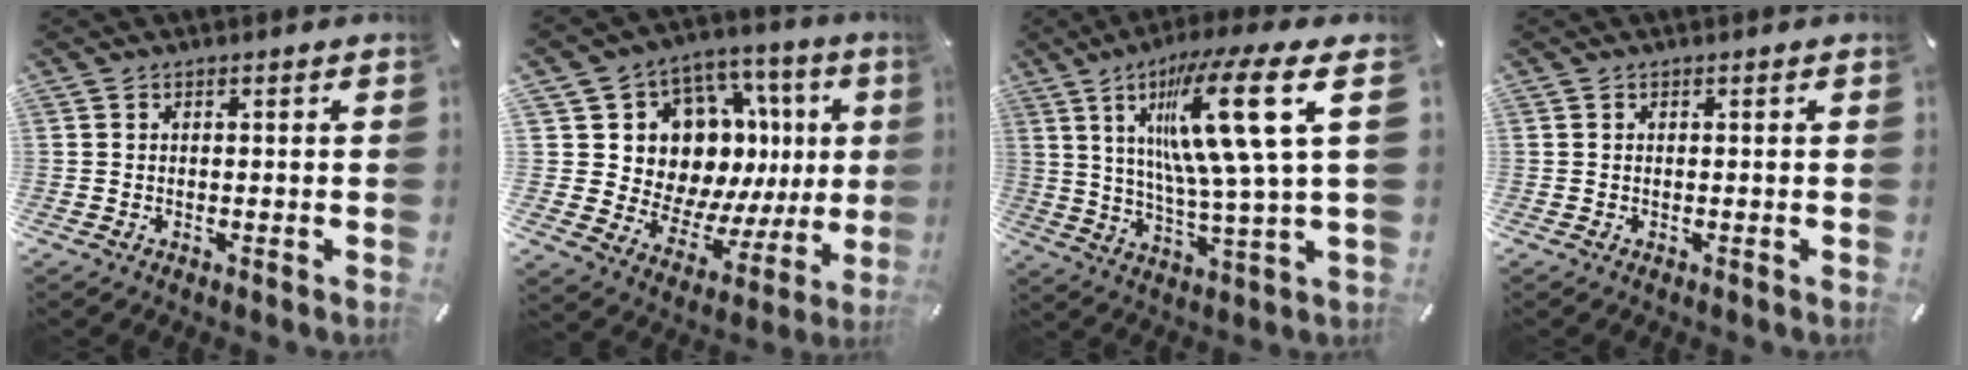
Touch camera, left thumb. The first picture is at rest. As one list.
[{"total": 15.8, "force": [5.9, 12.7, 7.4], "torque": [-0.104, -0.070, 0.129]}, {"total": 22.4, "force": [7.6, 3.2, 20.8], "torque": [-0.367, -0.028, 0.096]}, {"total": 0.0}]